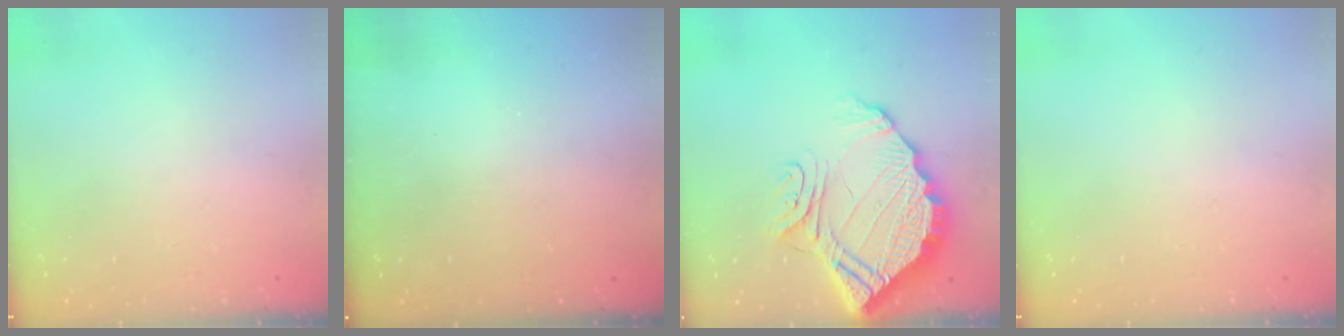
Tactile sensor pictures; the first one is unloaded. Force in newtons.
{"total": 3.0, "press": 3.0, "slide": 0.1}
{"total": 17.1, "press": 17.0, "slide": 1.5}
{"total": 0.0}